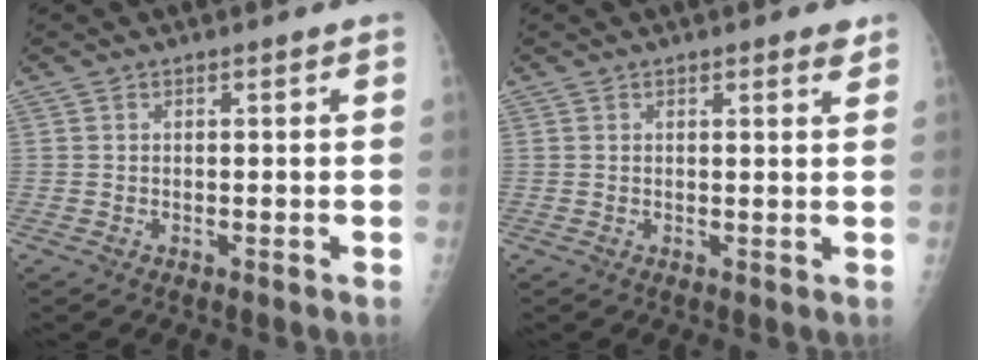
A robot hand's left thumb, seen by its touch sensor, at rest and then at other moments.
{"total": 2.0, "force": [1.6, 0.5, 1.1], "torque": [-0.006, -0.008, 0.018]}